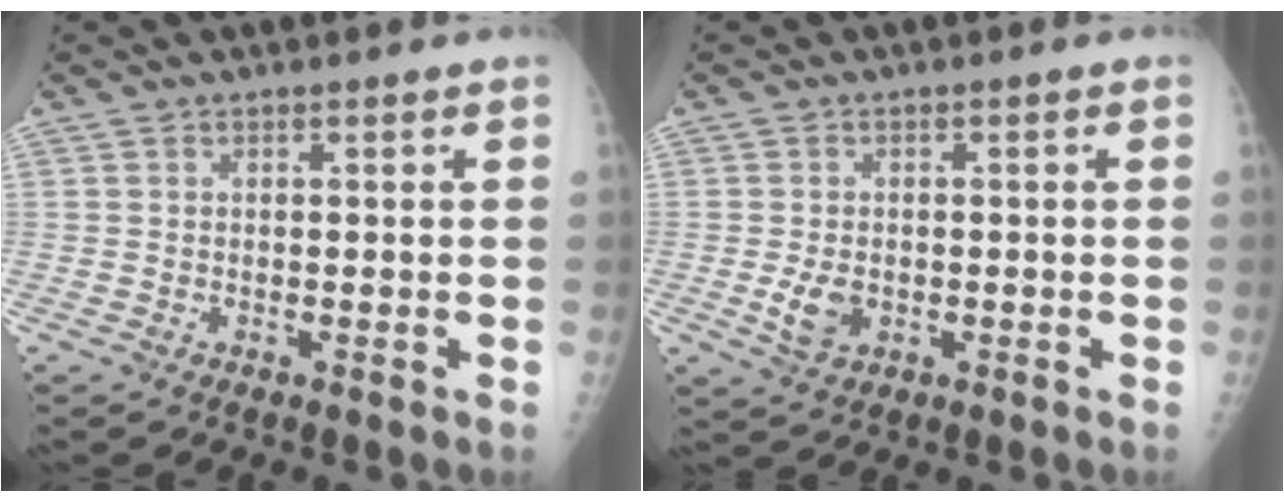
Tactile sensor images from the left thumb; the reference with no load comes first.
{"total": 4.2, "force": [-1.0, 2.9, 2.9], "torque": [-0.051, -0.001, -0.013]}